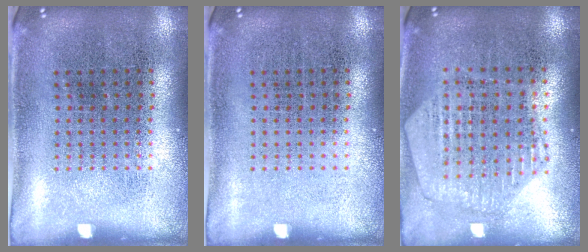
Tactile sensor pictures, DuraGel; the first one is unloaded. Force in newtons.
{"total": 0.0}
{"total": 1.2, "press": 1.2, "slide": 0.2}